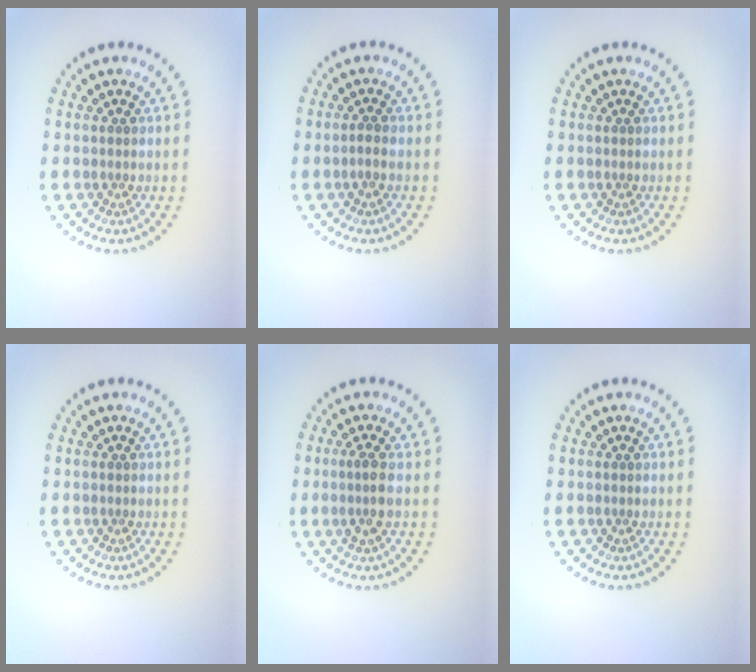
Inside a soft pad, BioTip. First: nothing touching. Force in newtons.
{"total": 0.6, "press": 0.3, "slide": 0.5}
{"total": 0.0}
{"total": 0.0}
{"total": 2.1, "press": 1.7, "slide": 1.2}
{"total": 0.0}